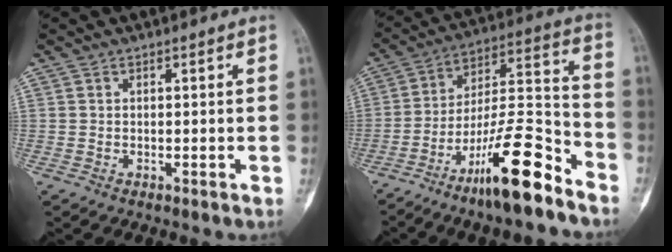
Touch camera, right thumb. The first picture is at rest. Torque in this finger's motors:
{"motor_torque": [0.48, 0.28, 1.64, -1.14, 0.12]}